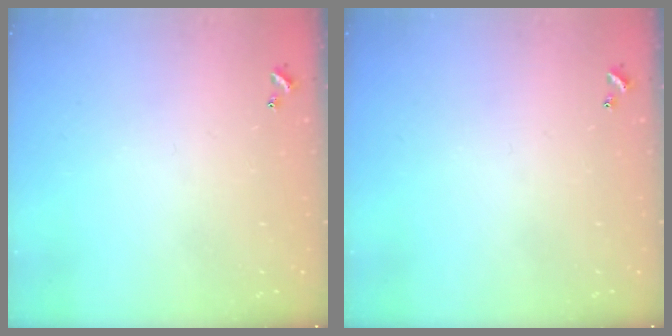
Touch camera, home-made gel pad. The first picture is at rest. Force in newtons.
{"total": 0.0}